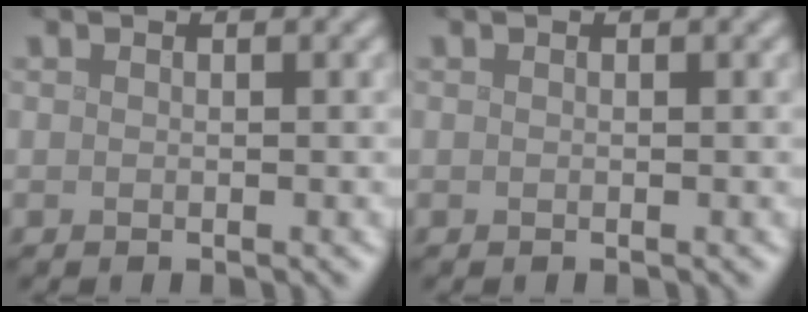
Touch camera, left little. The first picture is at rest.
{"total": 0.0}